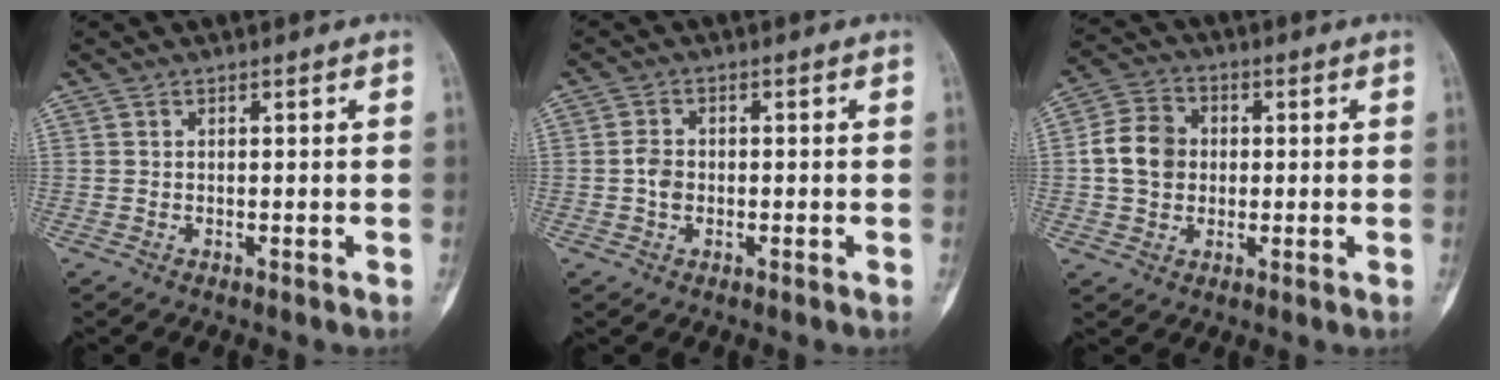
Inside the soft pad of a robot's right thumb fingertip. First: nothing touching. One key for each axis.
{"total": 2.8, "fx": -0.5, "fy": 2.1, "fz": 1.8, "tx": -0.026, "ty": 0.007, "tz": -0.015}
{"total": 8.6, "fx": 0.3, "fy": 7.1, "fz": 4.7, "tx": -0.068, "ty": 0.015, "tz": -0.002}